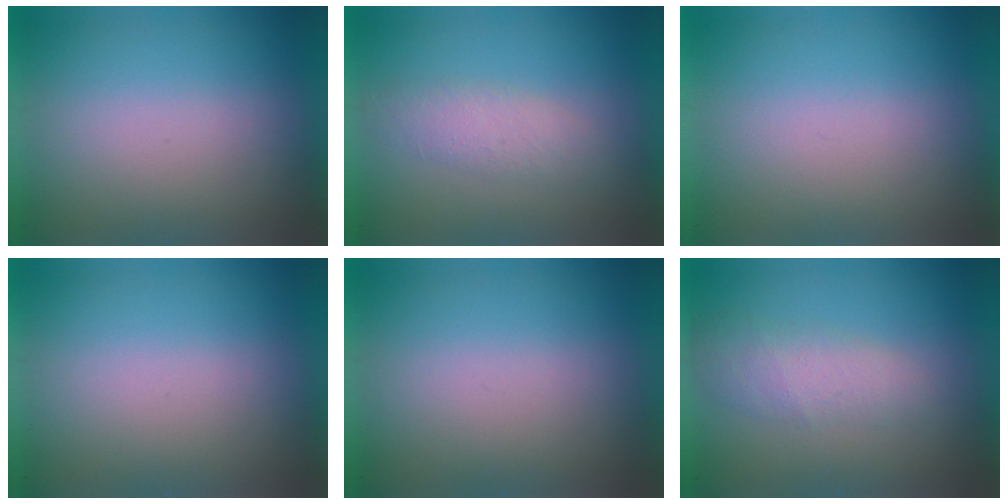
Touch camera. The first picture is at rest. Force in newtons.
{"total": 1.8}
{"total": 0.0}
{"total": 0.0}
{"total": 0.0}
{"total": 2.3}